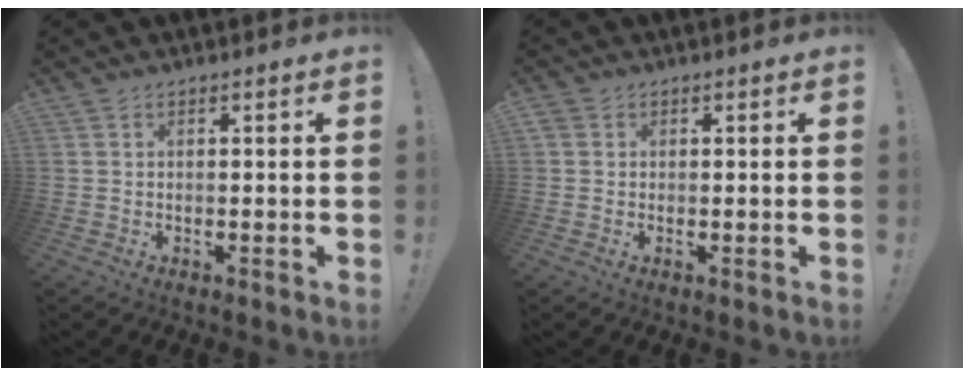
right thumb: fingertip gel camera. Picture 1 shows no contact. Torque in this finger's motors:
{"motor_torque": [-0.04, 0.05, -0.12, 0.09, 0.03]}